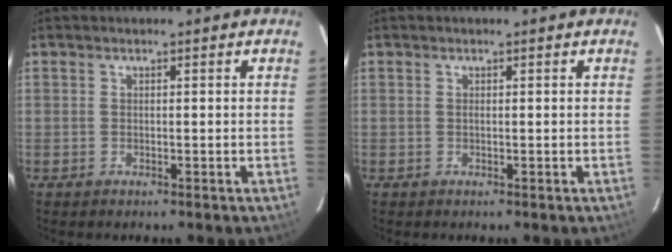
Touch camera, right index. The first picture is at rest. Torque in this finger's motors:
{"motor_torque": [0.08, 0.02, 0.06, 0.02]}